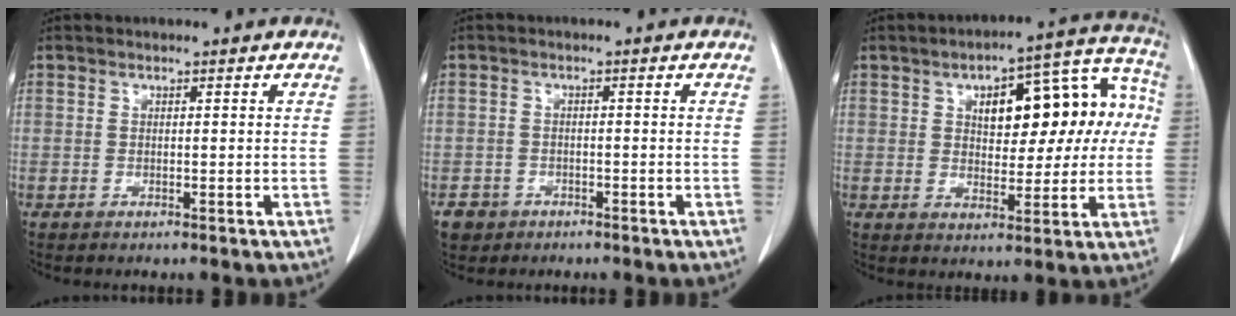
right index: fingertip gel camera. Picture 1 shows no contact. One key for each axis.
{"total": 3.0, "fx": -1.7, "fy": 2.4, "fz": 0.0, "tx": -0.002, "ty": 0.010, "tz": -0.030}
{"total": 15.3, "fx": 2.8, "fy": 6.8, "fz": 13.4, "tx": -0.166, "ty": 0.053, "tz": 0.042}